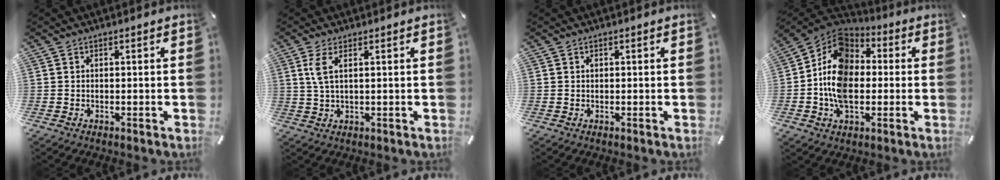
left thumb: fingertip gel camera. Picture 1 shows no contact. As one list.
[{"total": 4.6, "force": [1.6, 1.5, 4.0], "torque": [-0.092, 0.000, 0.026]}, {"total": 0.5, "force": [0.1, 0.4, 0.3], "torque": [-0.009, 0.001, 0.001]}, {"total": 14.4, "force": [-2.0, 10.4, 9.8], "torque": [-0.205, 0.007, -0.043]}]